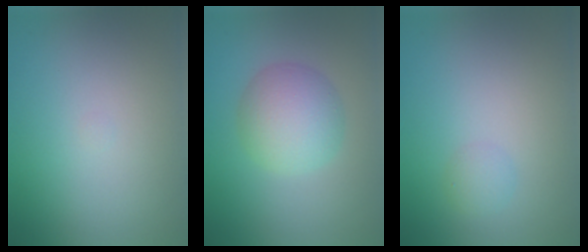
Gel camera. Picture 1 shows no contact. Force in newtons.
{"total": 4.8, "press": 4.8, "slide": 0.1}
{"total": 1.1, "press": 1.1, "slide": 0.1}